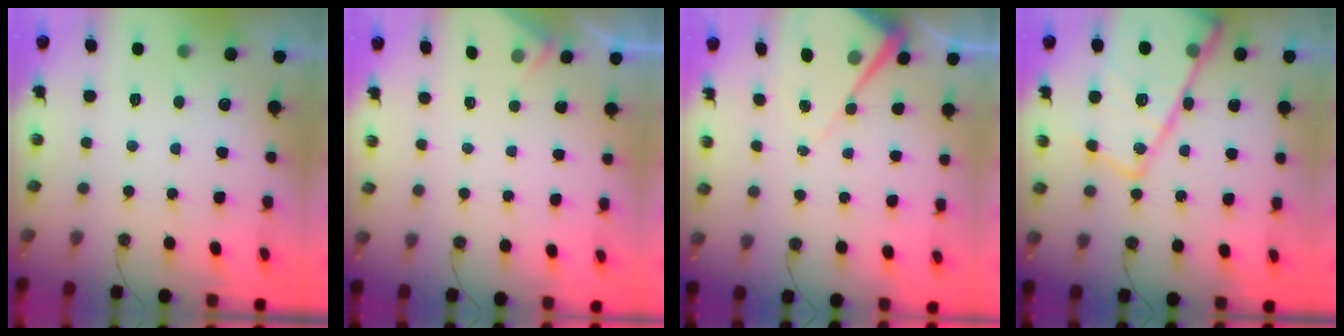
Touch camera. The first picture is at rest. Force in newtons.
{"total": 2.8, "press": 2.7, "slide": 0.4}
{"total": 7.8, "press": 7.8, "slide": 0.5}
{"total": 26.2, "press": 26.0, "slide": 2.9}